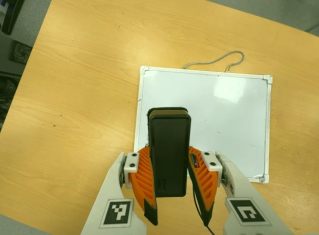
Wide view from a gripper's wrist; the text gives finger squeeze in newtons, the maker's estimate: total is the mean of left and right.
{"total": 5.5, "left": 5.1, "right": 6.0}